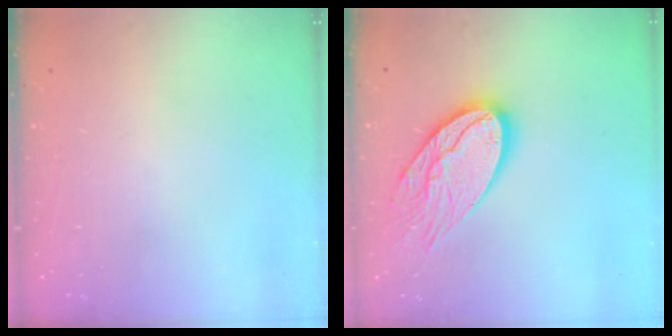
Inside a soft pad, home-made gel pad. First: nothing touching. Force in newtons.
{"total": 17.5, "press": 17.5, "slide": 1.0}